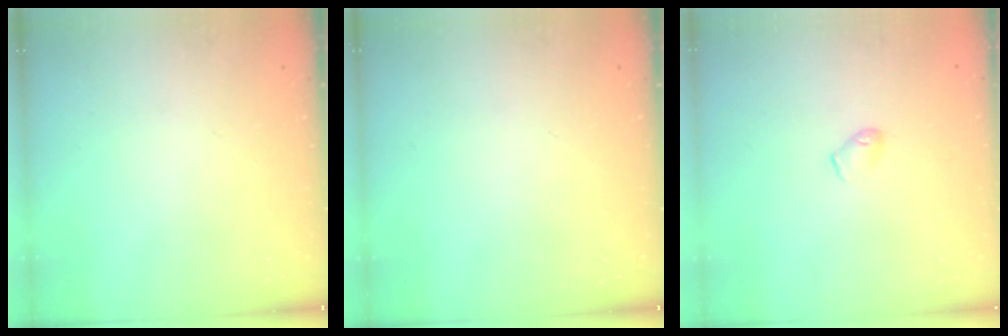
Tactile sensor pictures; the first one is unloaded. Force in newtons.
{"total": 0.0}
{"total": 4.6, "press": 4.5, "slide": 1.0}